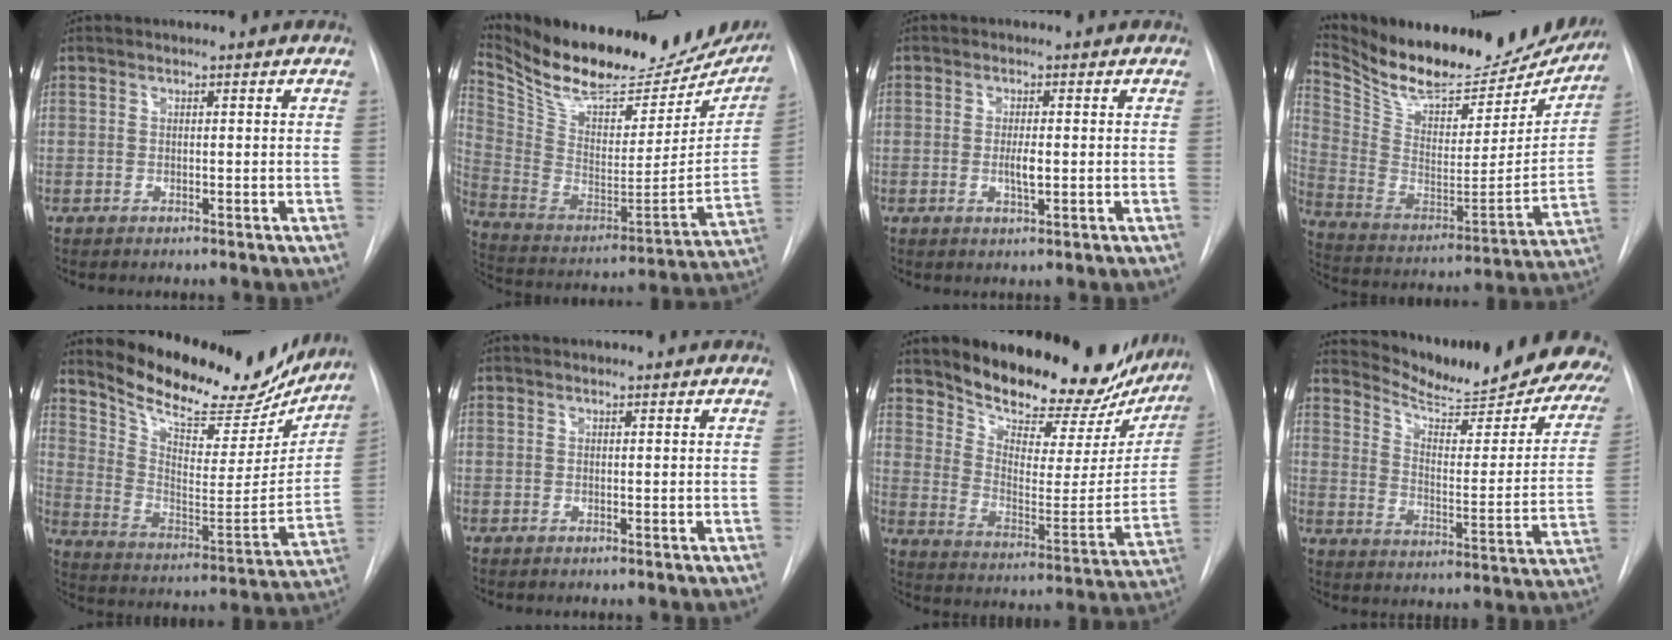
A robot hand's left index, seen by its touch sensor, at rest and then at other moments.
{"total": 30.9, "force": [26.0, 10.4, 13.1], "torque": [-0.239, -0.031, 0.378]}
{"total": 2.5, "force": [-0.3, 0.6, 2.4], "torque": [-0.047, -0.003, -0.005]}
{"total": 26.5, "force": [23.6, 7.9, 9.0], "torque": [-0.169, -0.043, 0.348]}
{"total": 22.1, "force": [19.3, 7.2, 8.0], "torque": [-0.124, -0.026, 0.282]}
{"total": 0.0}
{"total": 22.2, "force": [19.7, 7.4, 7.2], "torque": [-0.100, -0.051, 0.263]}
{"total": 24.8, "force": [22.2, 3.8, 10.5], "torque": [-0.151, -0.089, 0.279]}